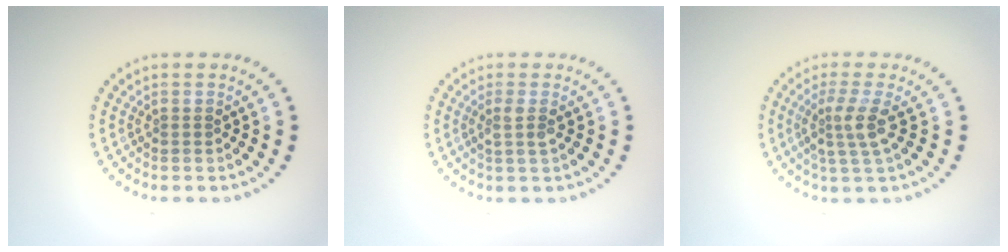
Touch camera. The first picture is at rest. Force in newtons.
{"total": 1.4, "press": 1.1, "slide": 0.9}
{"total": 2.8, "press": 2.1, "slide": 1.8}